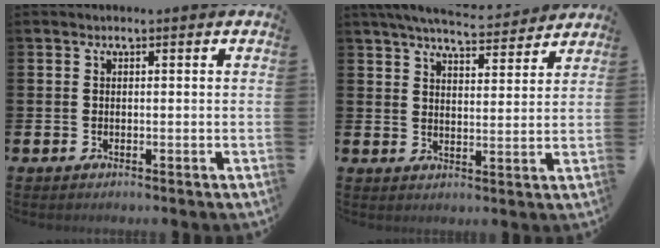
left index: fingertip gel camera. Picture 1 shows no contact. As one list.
[{"total": 6.3, "force": [6.0, 0.8, 1.6], "torque": [-0.050, -0.031, 0.107]}]